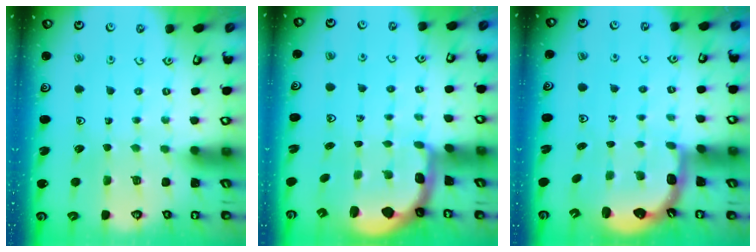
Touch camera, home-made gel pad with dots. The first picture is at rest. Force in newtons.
{"total": 1.0, "press": 0.9, "slide": 0.2}
{"total": 2.8, "press": 2.2, "slide": 1.8}